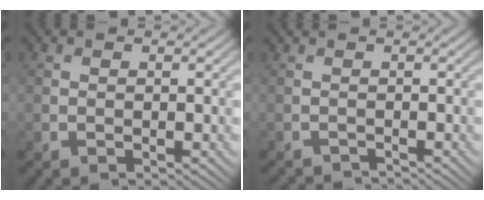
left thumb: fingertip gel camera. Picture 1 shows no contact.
{"total": 1.7, "force": [-1.6, 0.2, 0.4], "torque": [-0.003, -0.009, -0.031]}